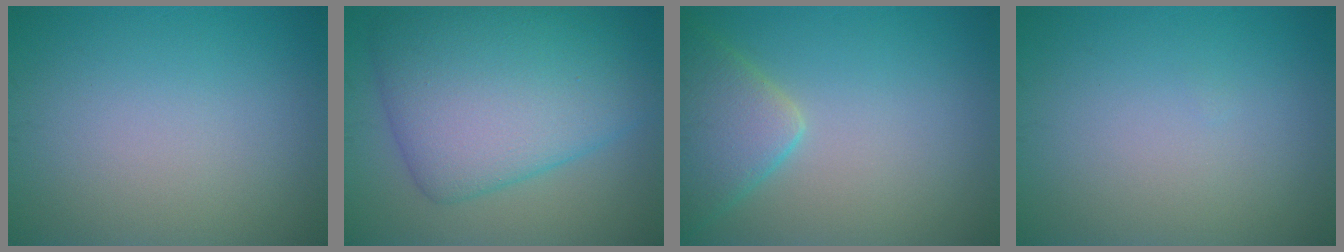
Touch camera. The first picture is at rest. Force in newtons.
{"total": 10.2, "press": 10.1, "slide": 0.3}
{"total": 4.7, "press": 4.7, "slide": 0.3}
{"total": 0.0}